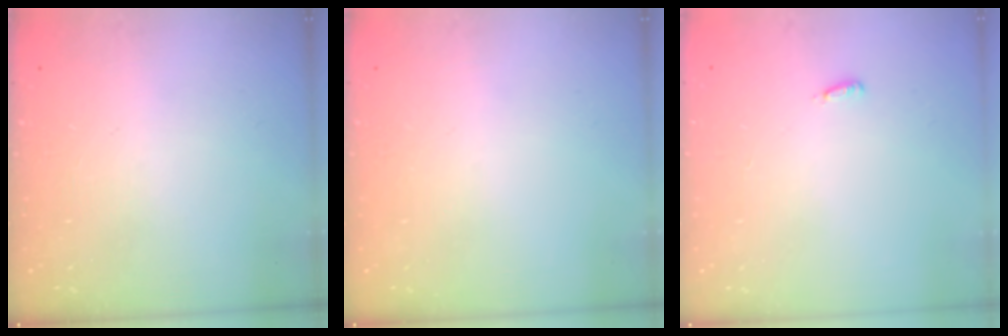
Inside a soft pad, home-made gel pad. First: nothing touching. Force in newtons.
{"total": 0.0}
{"total": 2.9, "press": 2.8, "slide": 0.9}